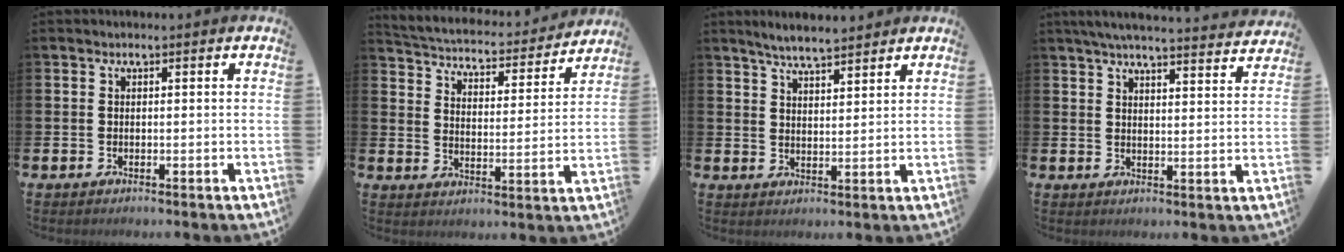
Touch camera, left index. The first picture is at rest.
{"total": 4.4, "force": [4.2, 0.9, 0.6], "torque": [-0.037, -0.041, 0.065]}
{"total": 4.9, "force": [4.7, 0.4, 1.1], "torque": [-0.027, -0.022, 0.085]}
{"total": 5.3, "force": [5.1, 0.0, 1.4], "torque": [-0.036, -0.031, 0.089]}